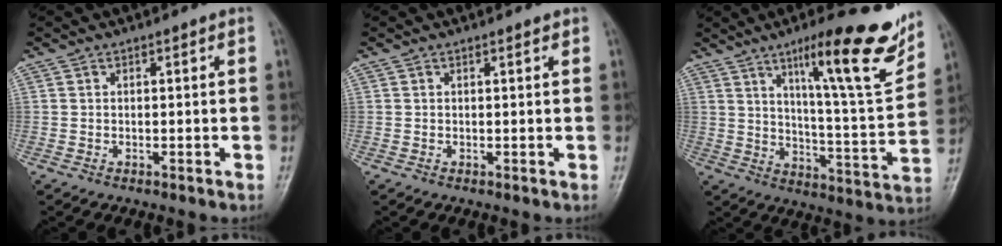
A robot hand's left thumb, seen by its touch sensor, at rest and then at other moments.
{"total": 0.6, "force": [0.5, 0.2, 0.3], "torque": [-0.008, -0.003, 0.005]}
{"total": 20.5, "force": [12.1, 3.5, 16.2], "torque": [-0.198, -0.060, 0.184]}